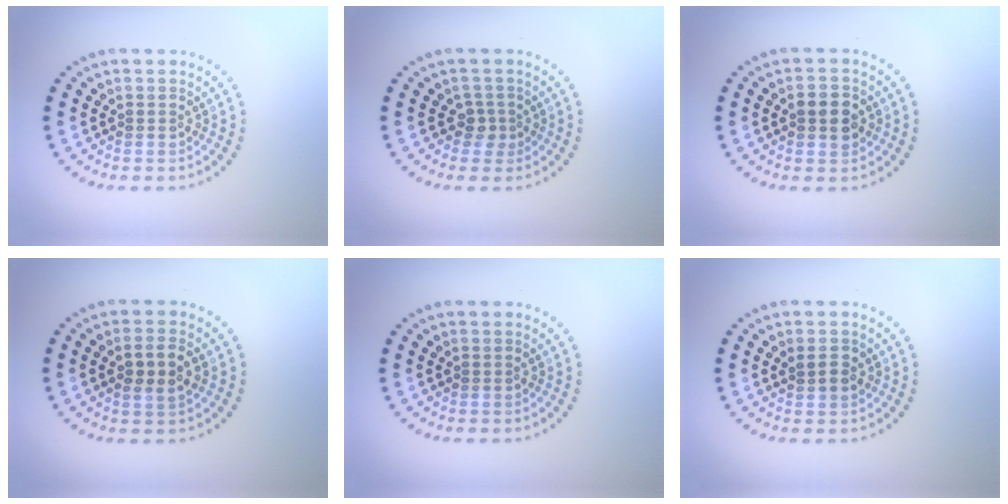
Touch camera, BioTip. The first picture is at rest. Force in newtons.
{"total": 1.5, "press": 1.0, "slide": 1.1}
{"total": 2.6, "press": 2.6, "slide": 0.2}
{"total": 2.6, "press": 2.6, "slide": 0.3}
{"total": 0.0}
{"total": 1.5, "press": 1.4, "slide": 0.3}